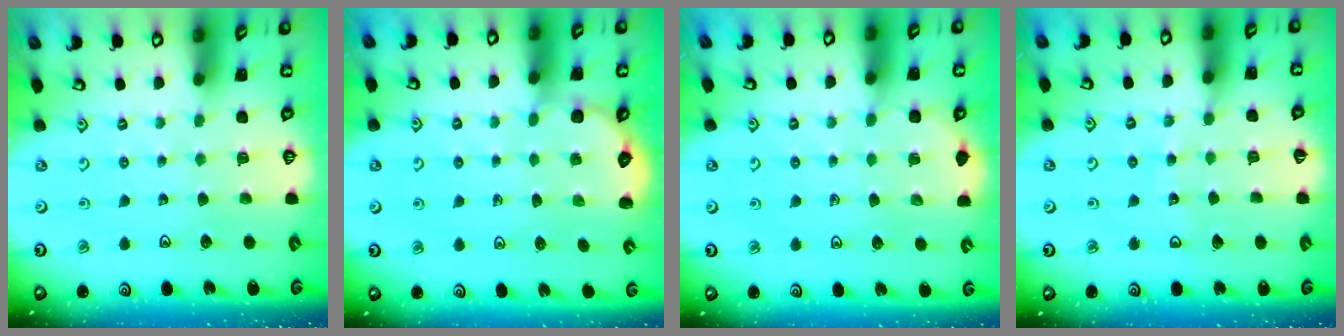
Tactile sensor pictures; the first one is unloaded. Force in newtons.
{"total": 2.2, "press": 2.2, "slide": 0.3}
{"total": 3.8, "press": 3.6, "slide": 1.5}
{"total": 8.0, "press": 7.9, "slide": 0.9}